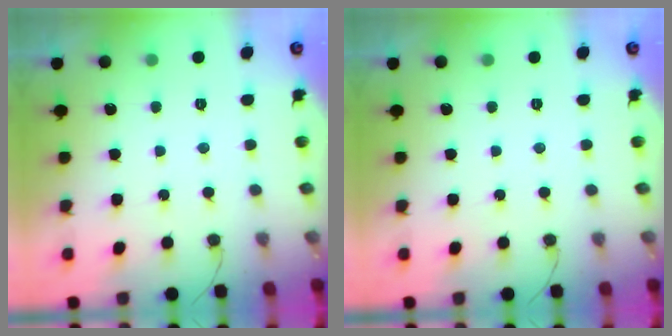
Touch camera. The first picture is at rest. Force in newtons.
{"total": 0.0}